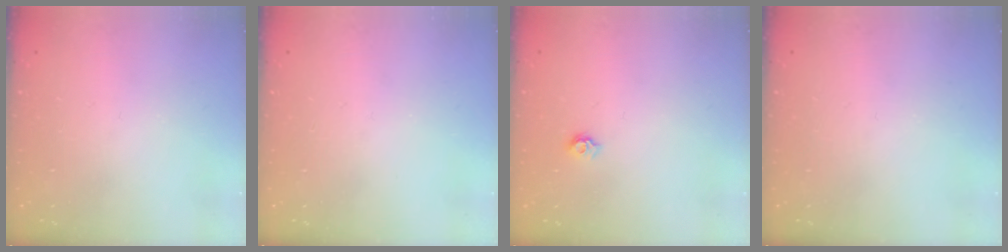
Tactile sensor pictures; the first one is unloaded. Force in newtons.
{"total": 0.0}
{"total": 4.6, "press": 4.6, "slide": 0.6}
{"total": 0.0}